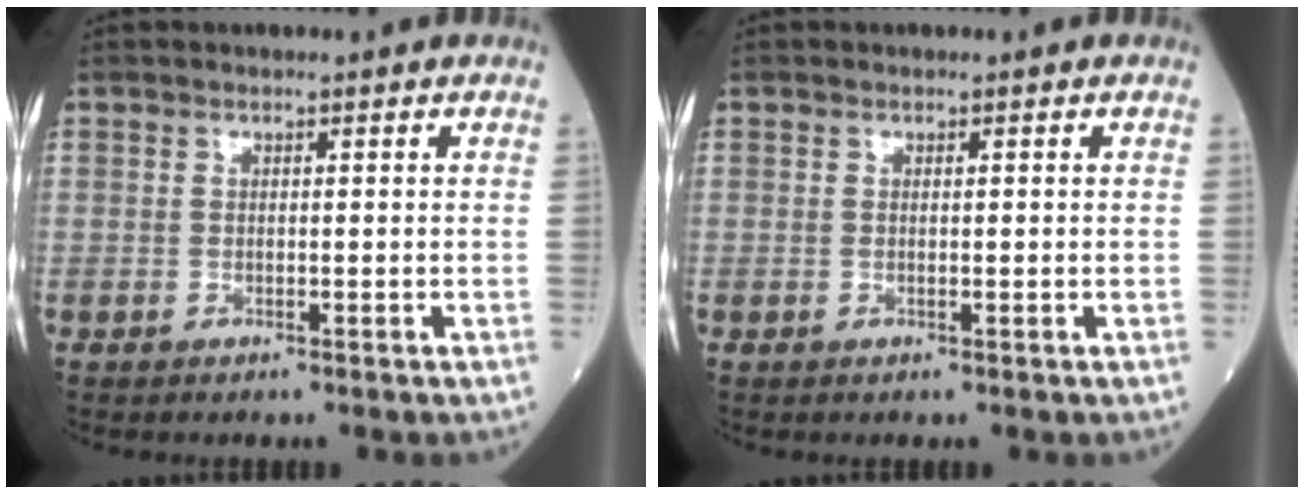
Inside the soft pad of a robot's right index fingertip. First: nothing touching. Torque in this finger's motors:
{"motor_torque": [0.00, 0.00, 0.00, -0.01]}